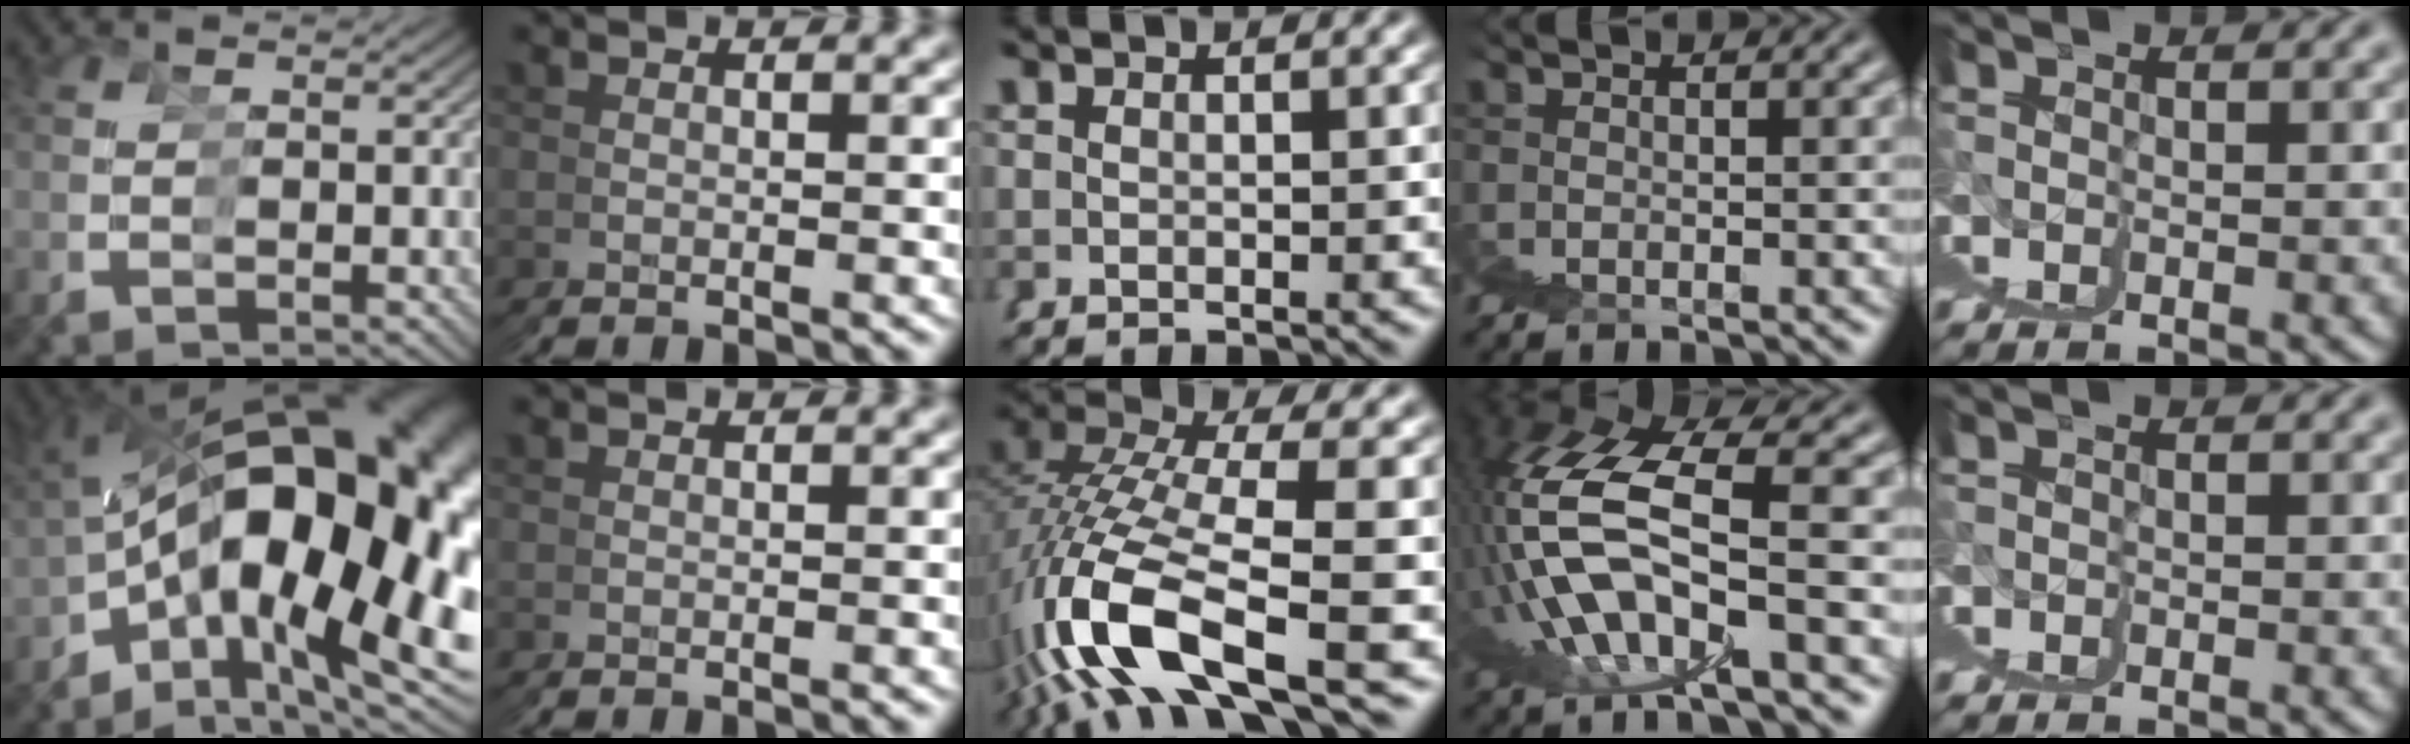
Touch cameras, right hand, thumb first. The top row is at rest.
{"thumb": {"total": 23.2, "force": [0.0, 14.0, 18.5], "torque": [-0.269, -0.023, 0.021]}, "index": {"total": 0.5, "force": [0.0, -0.5, -0.2], "torque": [0.001, 0.003, -0.002]}, "middle": {"total": 10.3, "force": [-1.8, 5.8, 8.3], "torque": [-0.192, -0.028, -0.019]}, "ring": {"total": 8.5, "force": [4.2, 2.5, 7.0], "torque": [-0.168, 0.017, 0.065]}, "little": {"total": 1.7, "force": [0.3, -1.6, -0.4], "torque": [0.010, 0.004, 0.007]}}